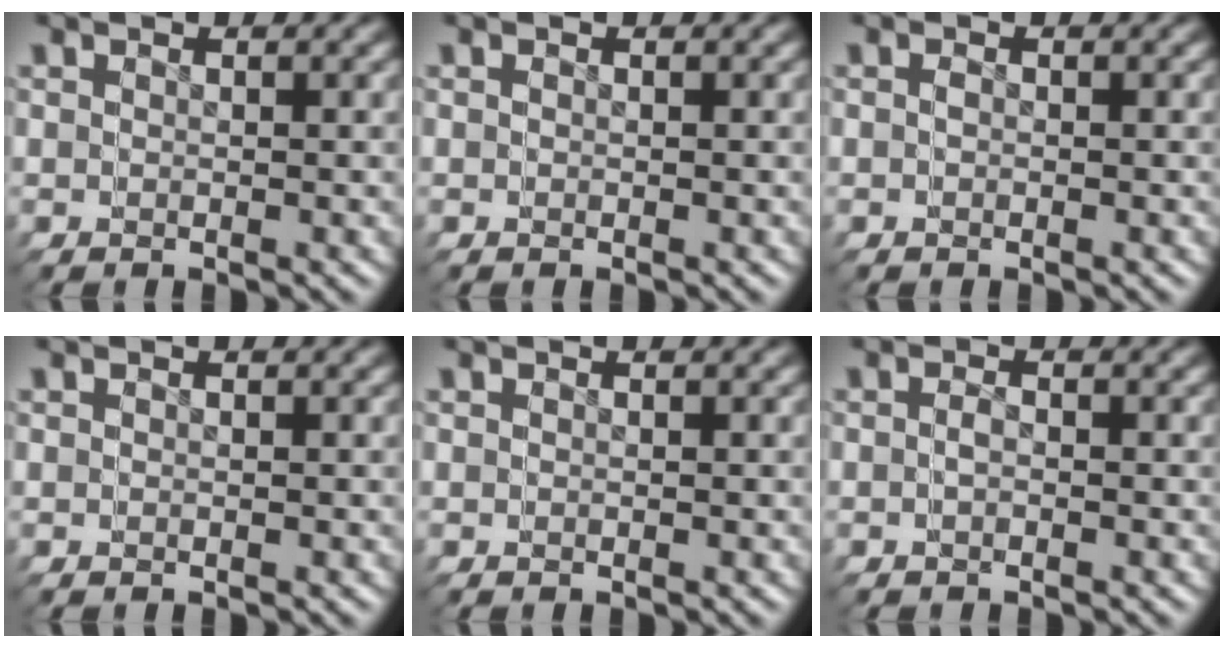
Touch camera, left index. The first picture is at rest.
{"total": 0.0}
{"total": 0.7, "force": [-0.5, -0.2, -0.4], "torque": [-0.006, -0.009, -0.006]}
{"total": 0.0}
{"total": 0.0}
{"total": 1.2, "force": [-1.0, -0.2, -0.6], "torque": [-0.012, -0.013, -0.010]}